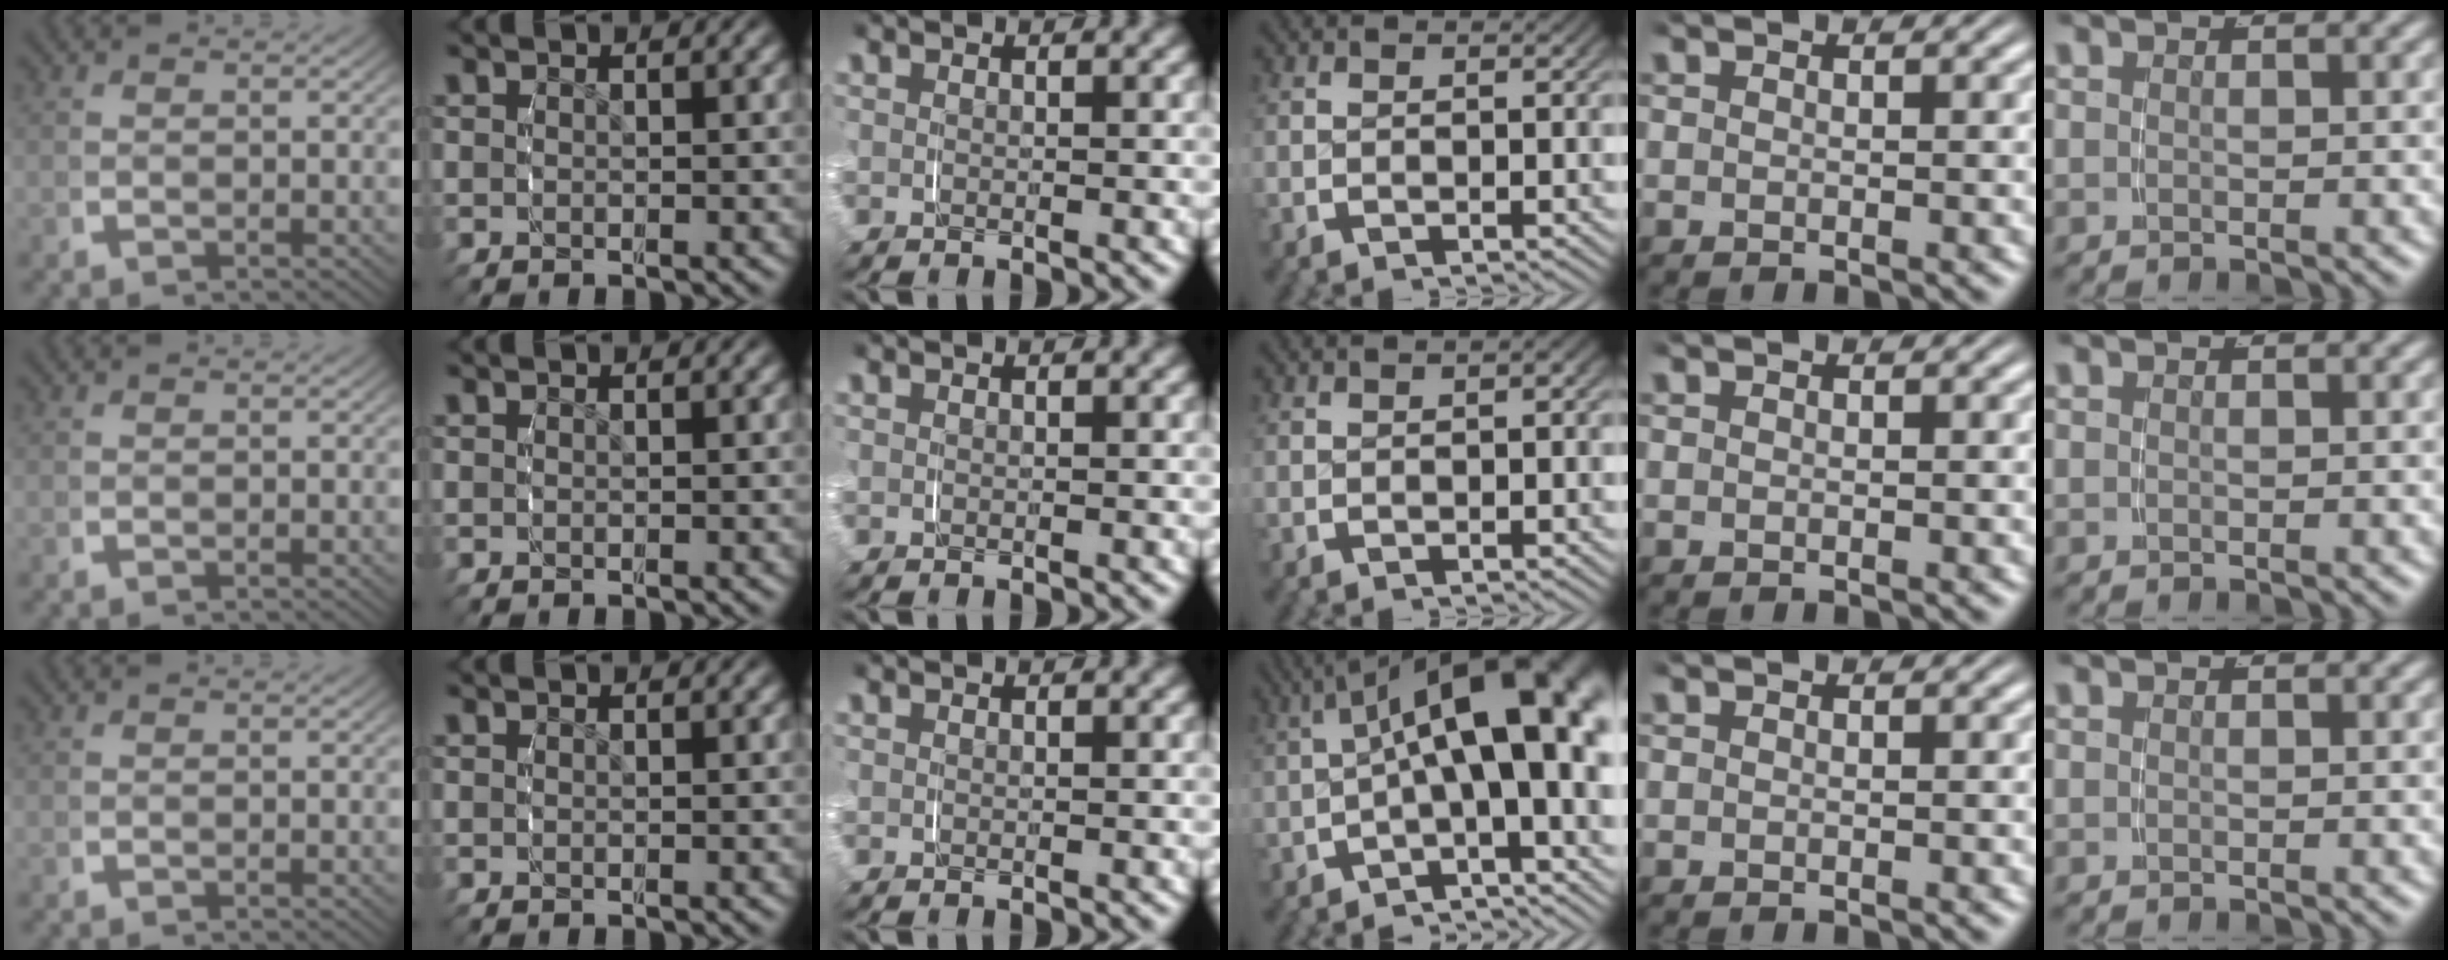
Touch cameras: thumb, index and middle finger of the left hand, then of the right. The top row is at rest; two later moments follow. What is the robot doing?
{"motion": "grasp_and_lifting", "object": "measuring cup"}